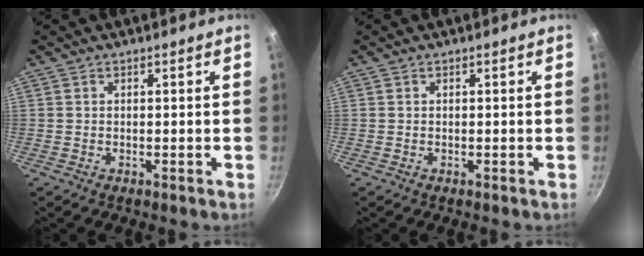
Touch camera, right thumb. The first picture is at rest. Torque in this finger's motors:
{"motor_torque": [-0.05, -0.05, 0.04, 0.04, 0.00]}